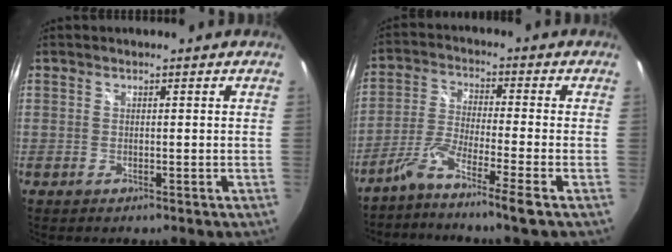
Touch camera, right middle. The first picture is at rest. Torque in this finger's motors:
{"motor_torque": [-0.02, -0.37, 0.29, 0.09]}